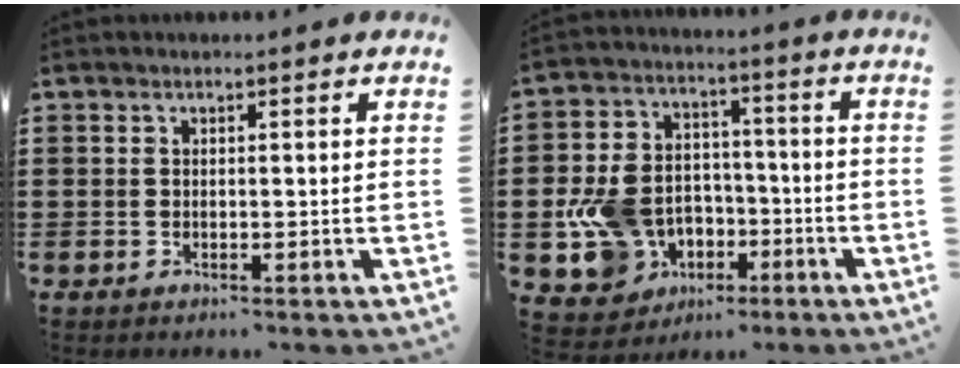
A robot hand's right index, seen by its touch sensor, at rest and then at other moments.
{"total": 10.6, "force": [-2.9, 9.0, 4.9], "torque": [-0.140, 0.026, -0.047]}